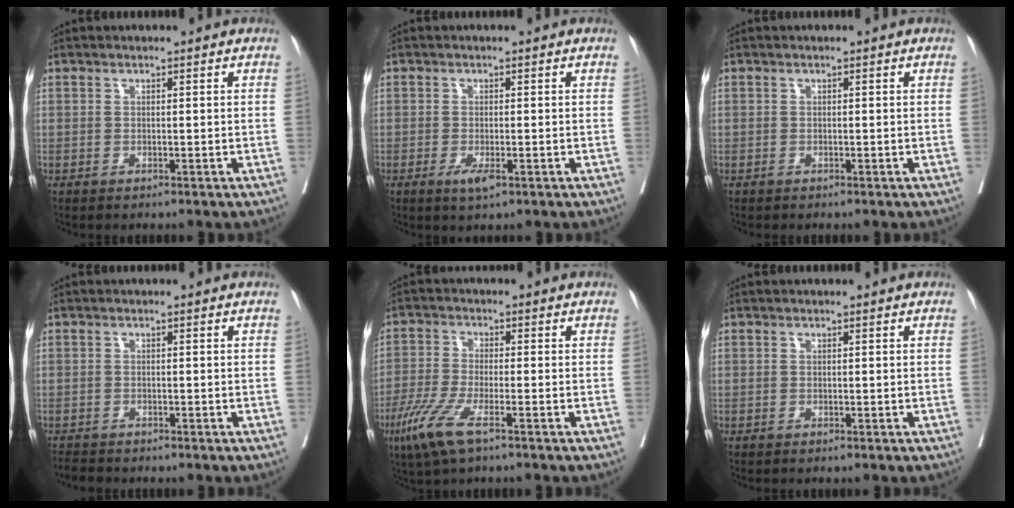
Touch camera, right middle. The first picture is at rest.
{"total": 2.5, "force": [-1.2, 0.6, 2.1], "torque": [-0.036, -0.004, -0.017]}
{"total": 0.0}
{"total": 1.6, "force": [-1.6, 0.3, 0.1], "torque": [-0.011, -0.010, -0.028]}
{"total": 7.9, "force": [-4.8, 1.0, 6.3], "torque": [-0.141, -0.020, -0.095]}
{"total": 0.0}